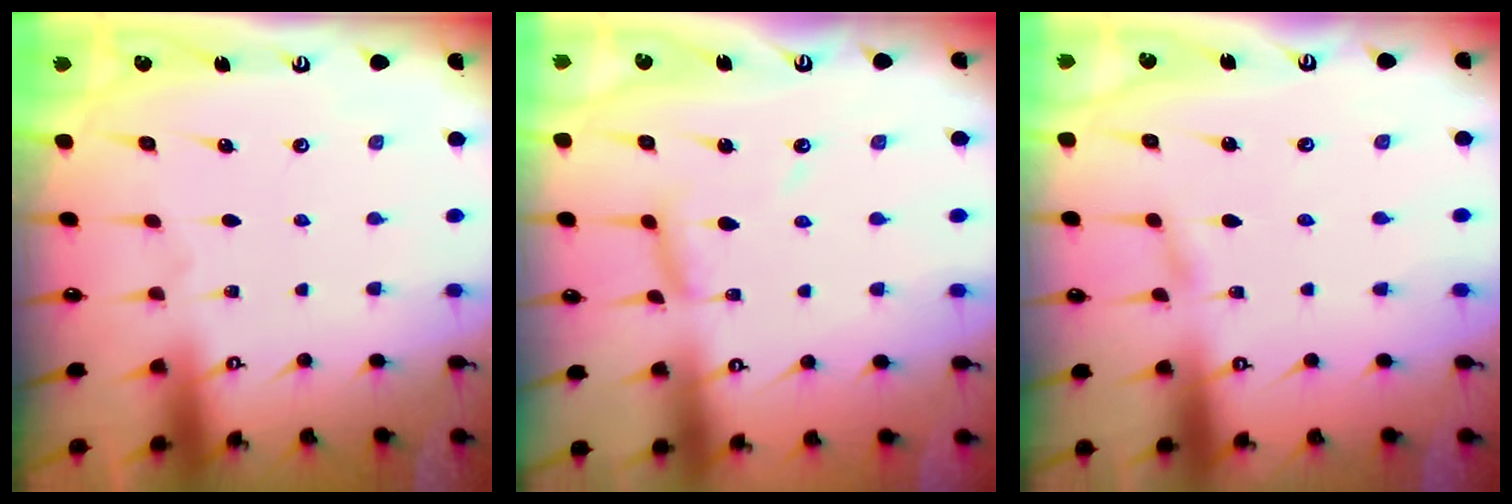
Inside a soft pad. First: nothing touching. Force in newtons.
{"total": 7.7, "press": 7.6, "slide": 0.5}
{"total": 1.6, "press": 1.6, "slide": 0.2}